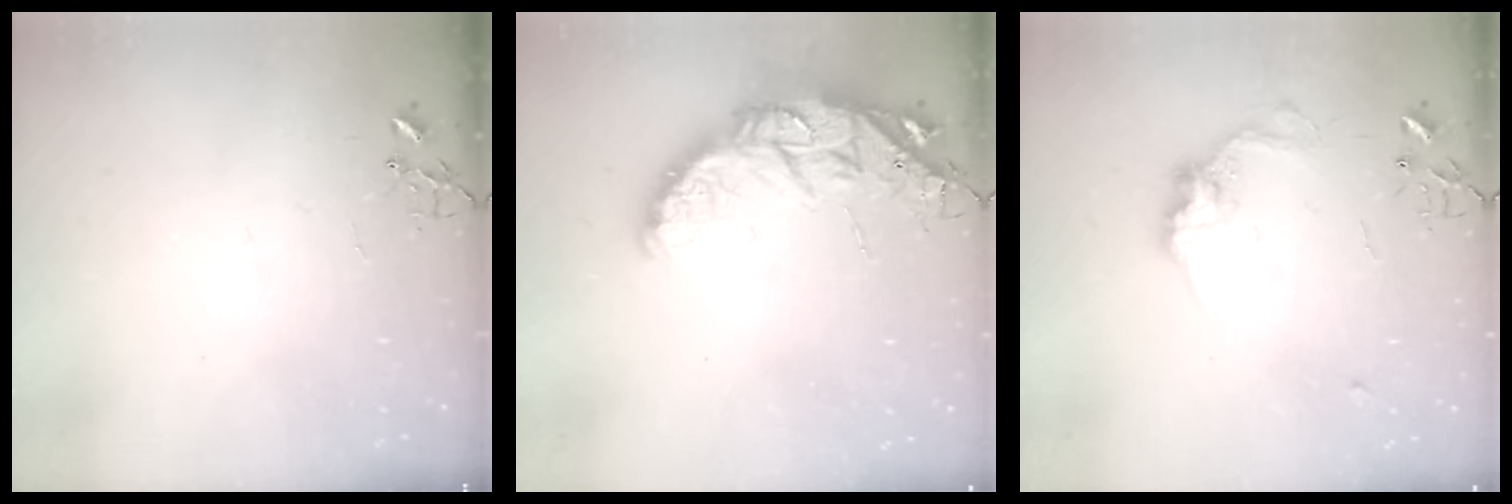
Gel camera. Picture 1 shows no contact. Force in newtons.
{"total": 19.5, "press": 19.4, "slide": 1.3}
{"total": 11.8, "press": 11.8, "slide": 0.6}